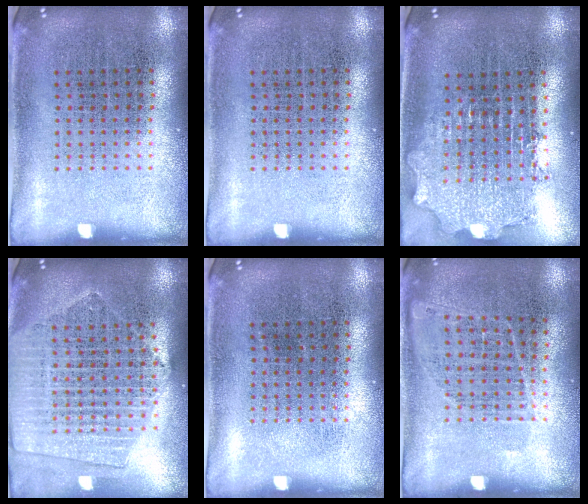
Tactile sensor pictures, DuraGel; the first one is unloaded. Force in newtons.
{"total": 0.0}
{"total": 2.0, "press": 1.6, "slide": 1.2}
{"total": 2.0, "press": 1.9, "slide": 0.9}
{"total": 0.0}
{"total": 1.0, "press": 0.9, "slide": 0.6}